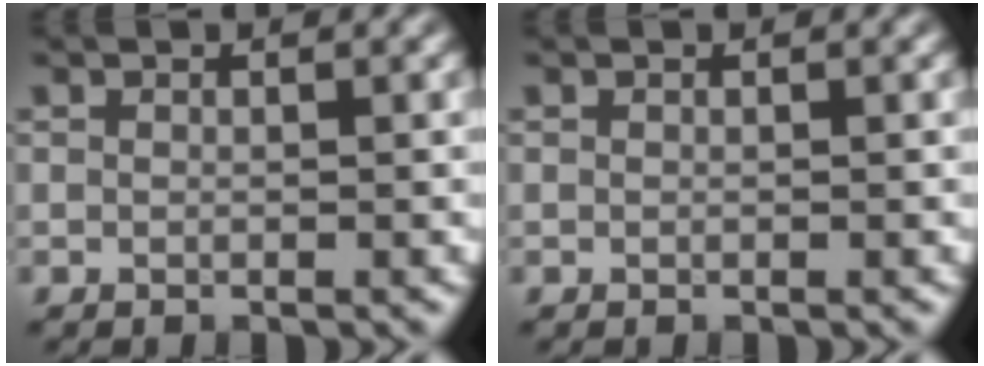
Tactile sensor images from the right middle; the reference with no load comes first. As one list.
[{"total": 0.0}]